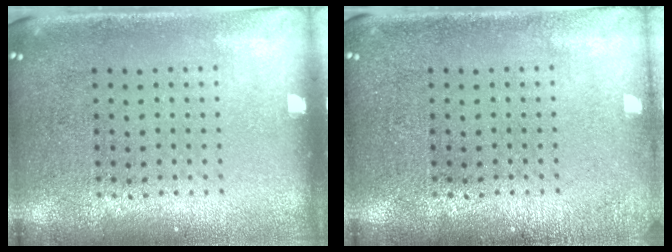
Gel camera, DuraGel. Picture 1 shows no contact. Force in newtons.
{"total": 1.0, "press": 1.0, "slide": 0.3}